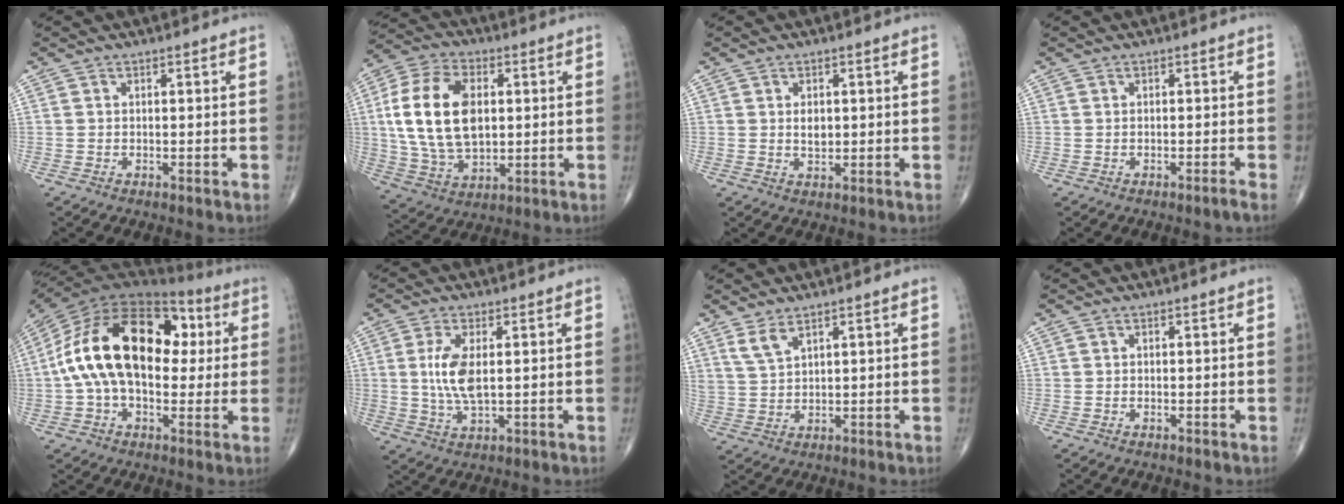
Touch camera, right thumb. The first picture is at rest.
{"total": 18.2, "force": [2.1, 11.1, 14.3], "torque": [-0.269, -0.001, 0.041]}
{"total": 2.4, "force": [0.4, 1.5, 1.9], "torque": [-0.024, -0.006, 0.008]}
{"total": 0.9, "force": [-0.7, -0.4, 0.5], "torque": [-0.017, 0.006, -0.009]}
{"total": 24.5, "force": [3.2, 14.6, 19.5], "torque": [-0.343, 0.042, 0.044]}
{"total": 7.3, "force": [0.9, 3.0, 6.6], "torque": [-0.144, -0.009, 0.022]}
{"total": 4.0, "force": [2.9, 1.5, 2.4], "torque": [-0.049, -0.017, 0.067]}
{"total": 0.0}